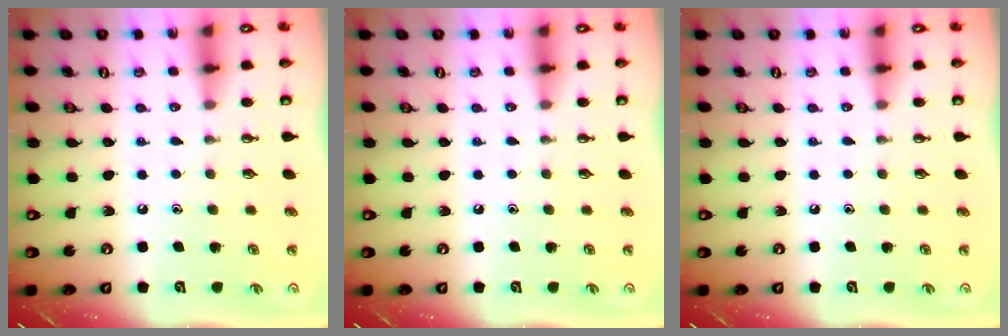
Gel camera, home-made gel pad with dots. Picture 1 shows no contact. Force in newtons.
{"total": 0.0}
{"total": 0.0}